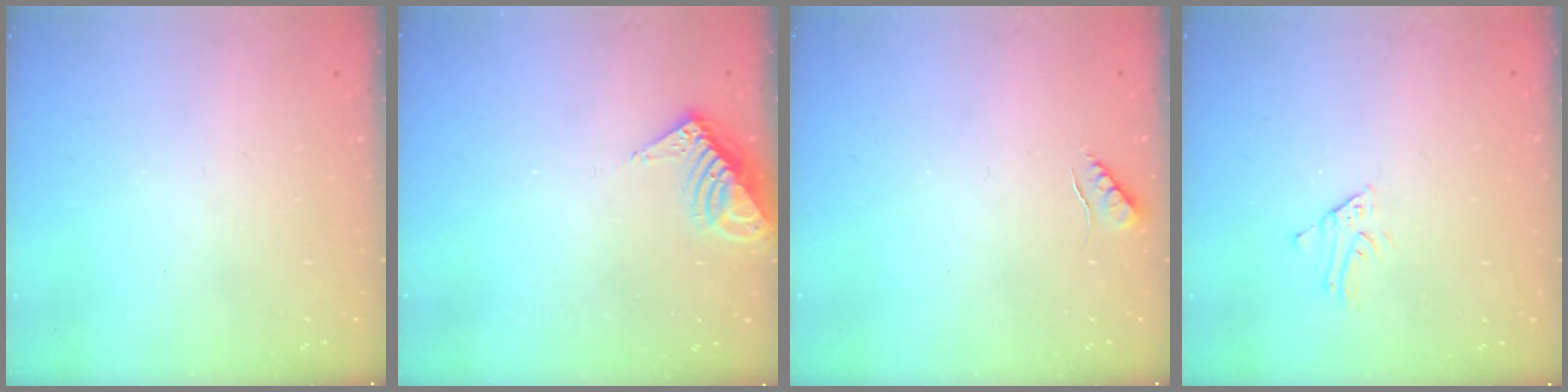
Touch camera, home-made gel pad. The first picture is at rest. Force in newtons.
{"total": 8.5, "press": 8.5, "slide": 0.7}
{"total": 5.4, "press": 5.4, "slide": 0.7}
{"total": 1.7, "press": 1.7, "slide": 0.2}